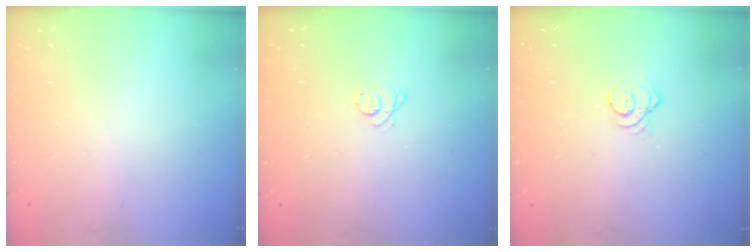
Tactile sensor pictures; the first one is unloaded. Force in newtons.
{"total": 2.6, "press": 2.6, "slide": 0.3}
{"total": 3.1, "press": 3.1, "slide": 0.1}